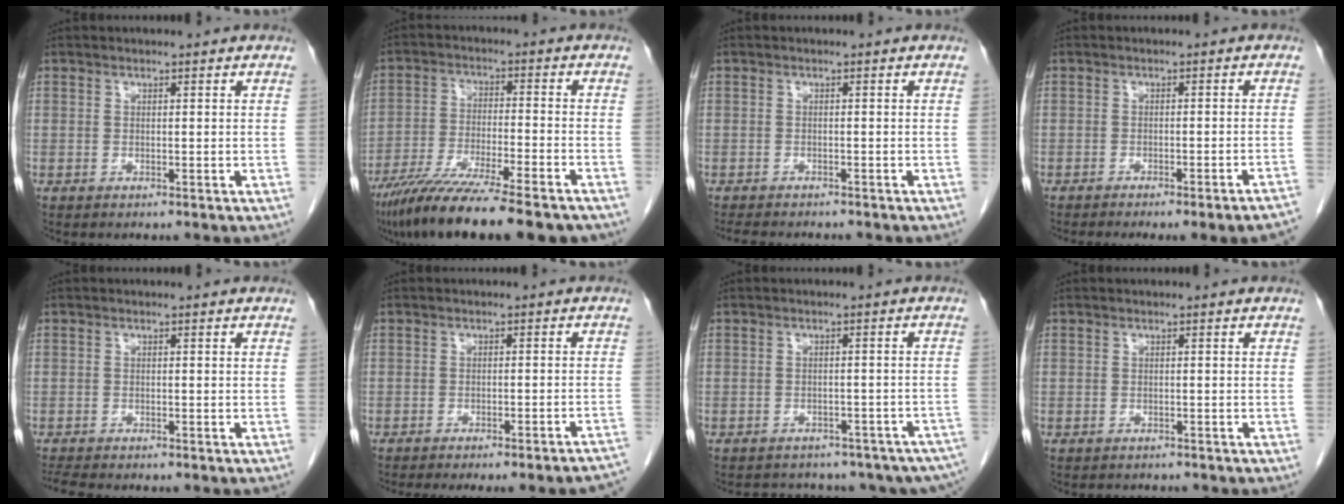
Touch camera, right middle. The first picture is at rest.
{"total": 18.2, "force": [-14.6, 1.9, 10.7], "torque": [-0.161, -0.033, -0.234]}
{"total": 6.4, "force": [-5.7, 1.3, 2.6], "torque": [-0.037, -0.009, -0.081]}
{"total": 11.8, "force": [-10.6, -0.4, 5.3], "torque": [-0.035, -0.013, -0.121]}
{"total": 3.5, "force": [-3.2, 0.3, 1.4], "torque": [-0.027, -0.013, -0.051]}
{"total": 16.0, "force": [-14.7, 0.6, 6.3], "torque": [-0.039, -0.007, -0.169]}
{"total": 18.0, "force": [-14.9, 7.3, 7.1], "torque": [-0.100, 0.018, -0.156]}
{"total": 2.3, "force": [-2.1, 0.8, 0.3], "torque": [-0.008, -0.004, -0.026]}